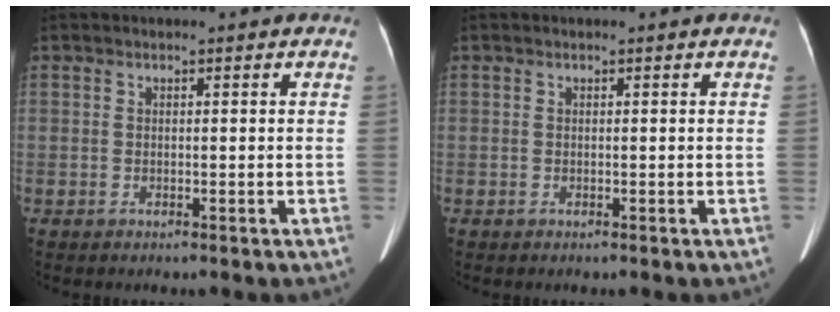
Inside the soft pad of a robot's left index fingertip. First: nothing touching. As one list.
[{"total": 0.0}]